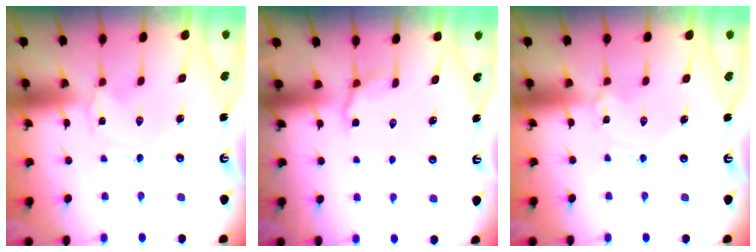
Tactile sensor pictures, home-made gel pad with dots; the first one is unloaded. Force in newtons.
{"total": 4.0, "press": 3.6, "slide": 1.6}
{"total": 1.7, "press": 1.7, "slide": 0.2}